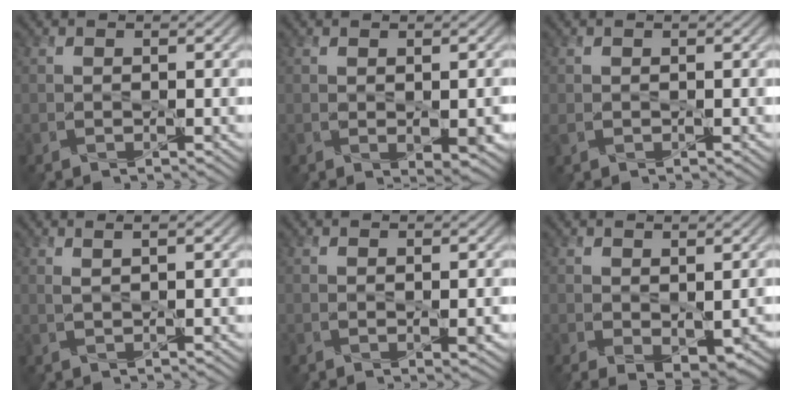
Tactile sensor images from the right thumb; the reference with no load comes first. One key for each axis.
{"total": 2.7, "fx": -0.4, "fy": 1.4, "fz": 2.3, "tx": -0.037, "ty": -0.012, "tz": 0.003}
{"total": 1.0, "fx": -0.2, "fy": 0.9, "fz": 0.4, "tx": -0.014, "ty": -0.005, "tz": -0.004}
{"total": 1.9, "fx": 1.1, "fy": 0.4, "fz": 1.5, "tx": -0.023, "ty": -0.004, "tz": 0.016}
{"total": 1.3, "fx": -0.1, "fy": 0.5, "fz": 1.2, "tx": -0.019, "ty": -0.005, "tz": 0.003}
{"total": 4.5, "fx": -1.0, "fy": 2.5, "fz": 3.6, "tx": -0.063, "ty": -0.028, "tz": 0.005}